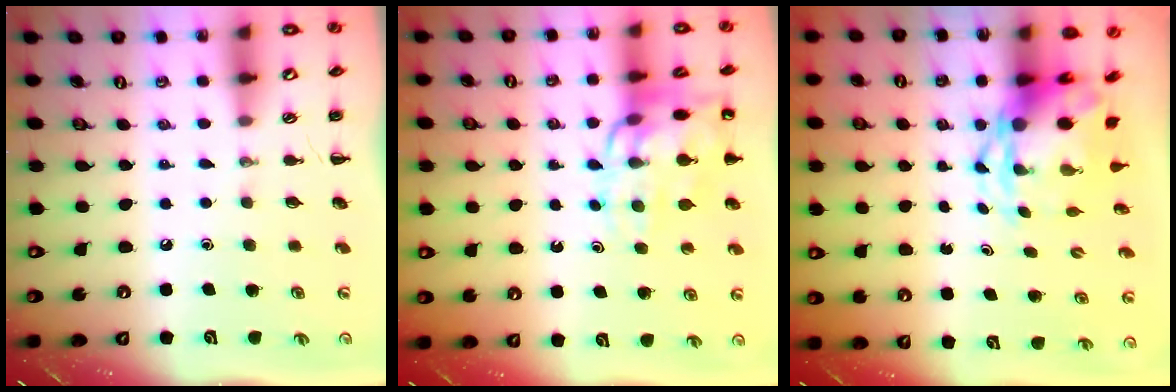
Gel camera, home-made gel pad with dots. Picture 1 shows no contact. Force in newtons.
{"total": 14.8, "press": 14.6, "slide": 2.0}
{"total": 4.7, "press": 4.5, "slide": 1.2}